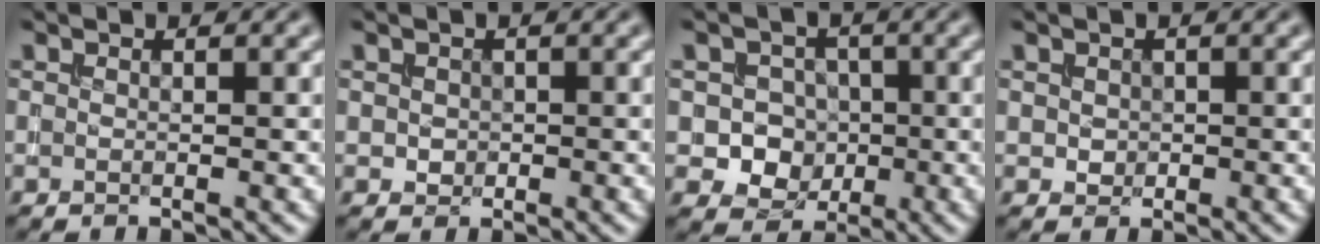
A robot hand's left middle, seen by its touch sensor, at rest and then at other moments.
{"total": 0.7, "force": [0.0, 0.7, 0.1], "torque": [-0.001, -0.002, 0.003]}
{"total": 4.3, "force": [-0.7, 3.8, 1.7], "torque": [-0.007, -0.001, -0.027]}
{"total": 0.8, "force": [0.1, 0.7, 0.1], "torque": [-0.001, -0.003, 0.006]}